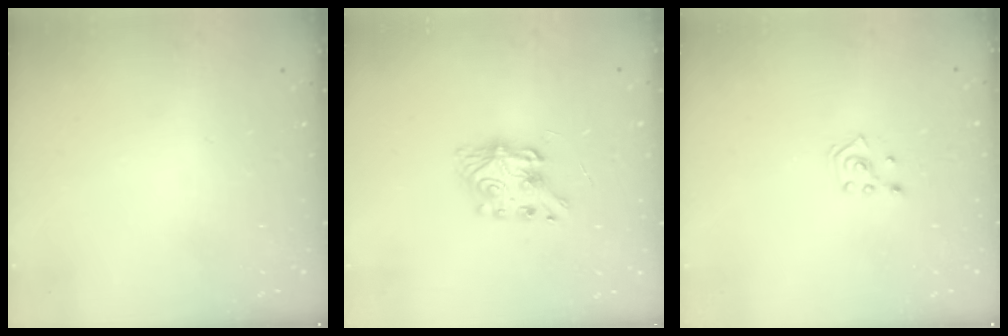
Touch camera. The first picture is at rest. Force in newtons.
{"total": 7.9, "press": 7.9, "slide": 0.3}
{"total": 2.8, "press": 2.7, "slide": 0.7}